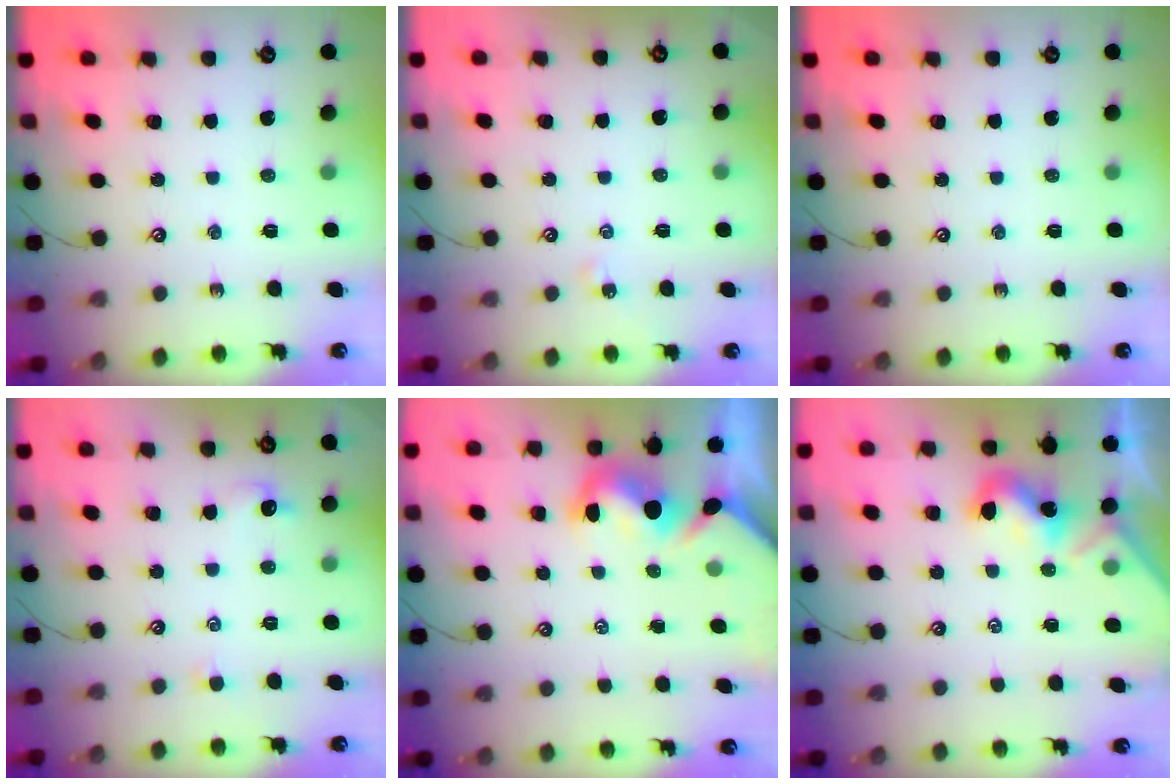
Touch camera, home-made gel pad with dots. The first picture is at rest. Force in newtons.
{"total": 2.6, "press": 2.6, "slide": 0.5}
{"total": 0.0}
{"total": 1.0, "press": 0.7, "slide": 0.7}
{"total": 3.5, "press": 3.3, "slide": 1.2}
{"total": 2.0, "press": 2.0, "slide": 0.5}